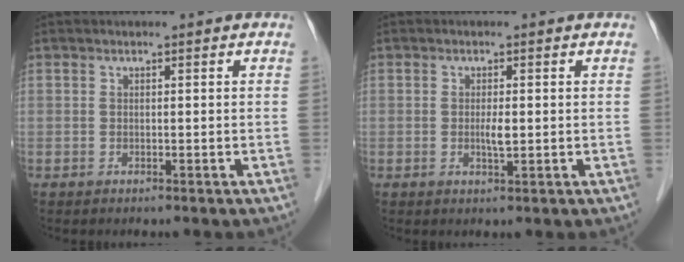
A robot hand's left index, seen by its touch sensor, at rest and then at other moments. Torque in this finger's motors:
{"motor_torque": [0.34, 0.26, 0.05, 0.02]}